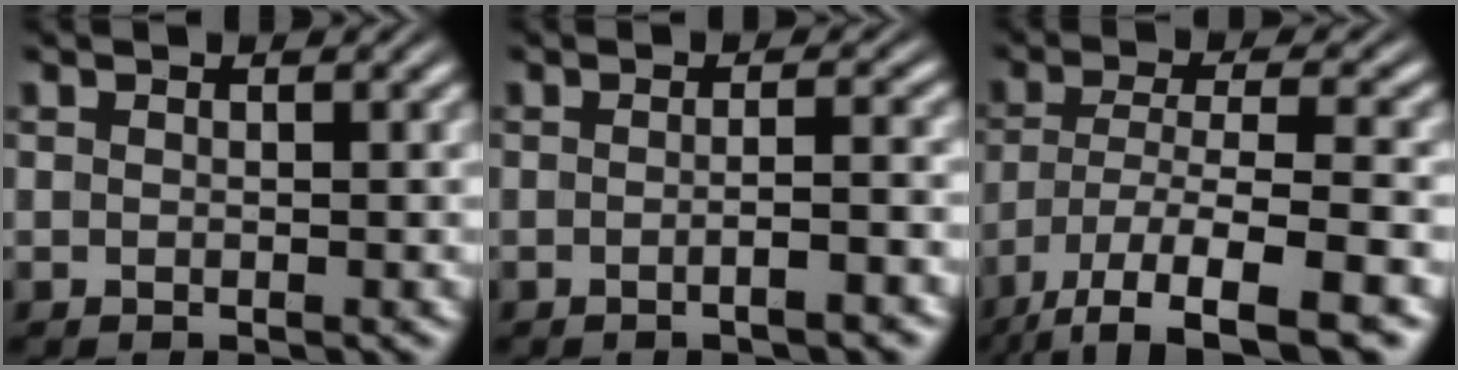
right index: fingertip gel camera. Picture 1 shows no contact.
{"total": 1.6, "force": [-1.1, -0.2, 1.2], "torque": [-0.015, 0.002, -0.022]}
{"total": 10.4, "force": [-7.1, 3.7, 6.7], "torque": [-0.120, -0.047, -0.081]}